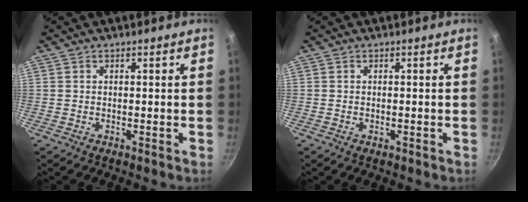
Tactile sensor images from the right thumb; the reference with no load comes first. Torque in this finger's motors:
{"motor_torque": [-0.50, -0.08, -0.31, -0.02, -0.01]}